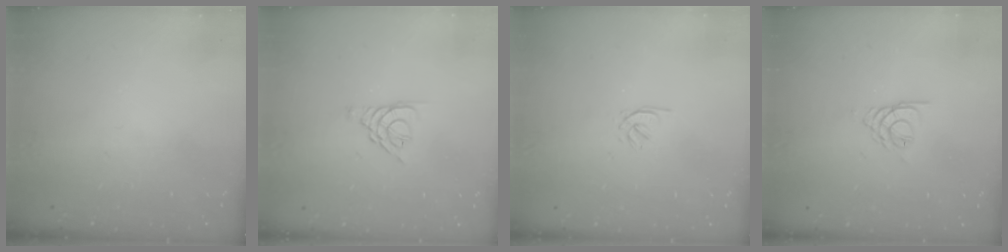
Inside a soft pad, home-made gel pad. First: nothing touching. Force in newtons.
{"total": 3.3, "press": 3.2, "slide": 0.5}
{"total": 0.5, "press": 0.3, "slide": 0.4}
{"total": 3.4, "press": 3.4, "slide": 0.6}